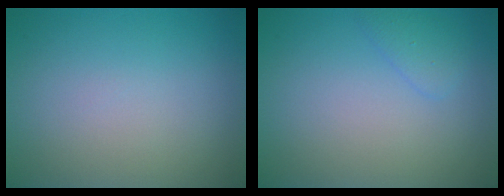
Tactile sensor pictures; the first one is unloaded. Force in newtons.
{"total": 1.3, "press": 1.3, "slide": 0.0}